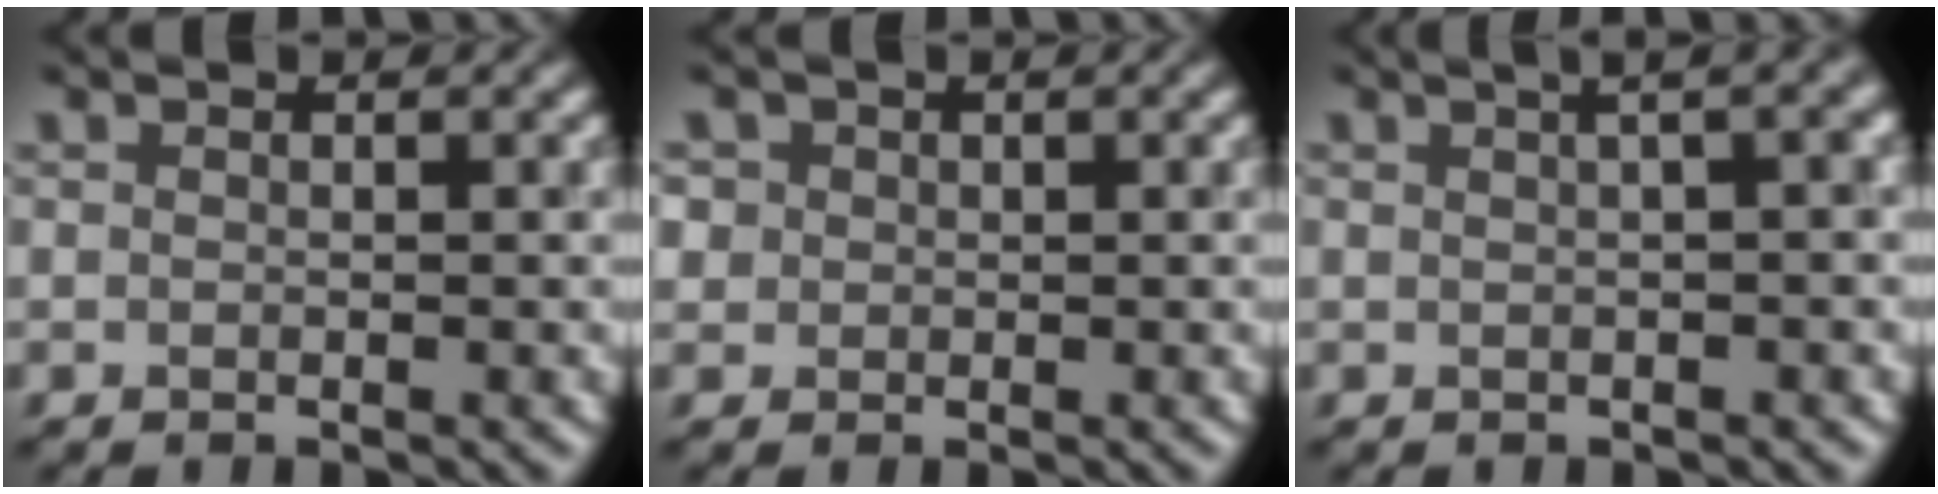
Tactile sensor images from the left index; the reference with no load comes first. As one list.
[{"total": 2.1, "force": [0.7, 1.9, 0.5], "torque": [-0.003, 0.012, 0.014]}, {"total": 5.5, "force": [2.1, 2.3, 4.6], "torque": [-0.030, 0.026, 0.013]}]